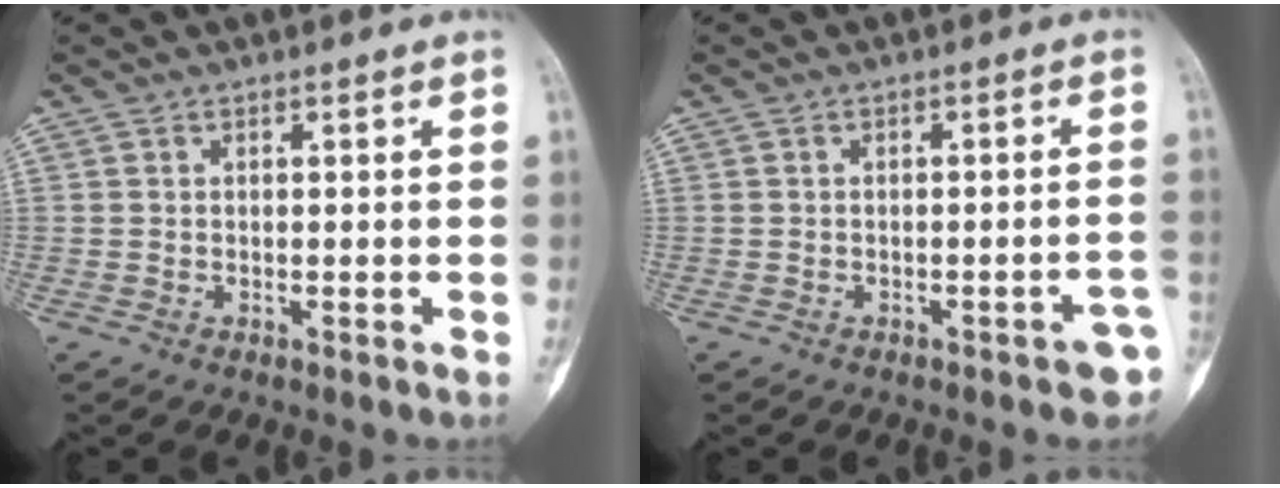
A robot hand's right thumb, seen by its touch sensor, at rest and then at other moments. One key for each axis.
{"total": 4.9, "fx": -2.6, "fy": 1.6, "fz": 3.8, "tx": -0.029, "ty": 0.018, "tz": -0.028}